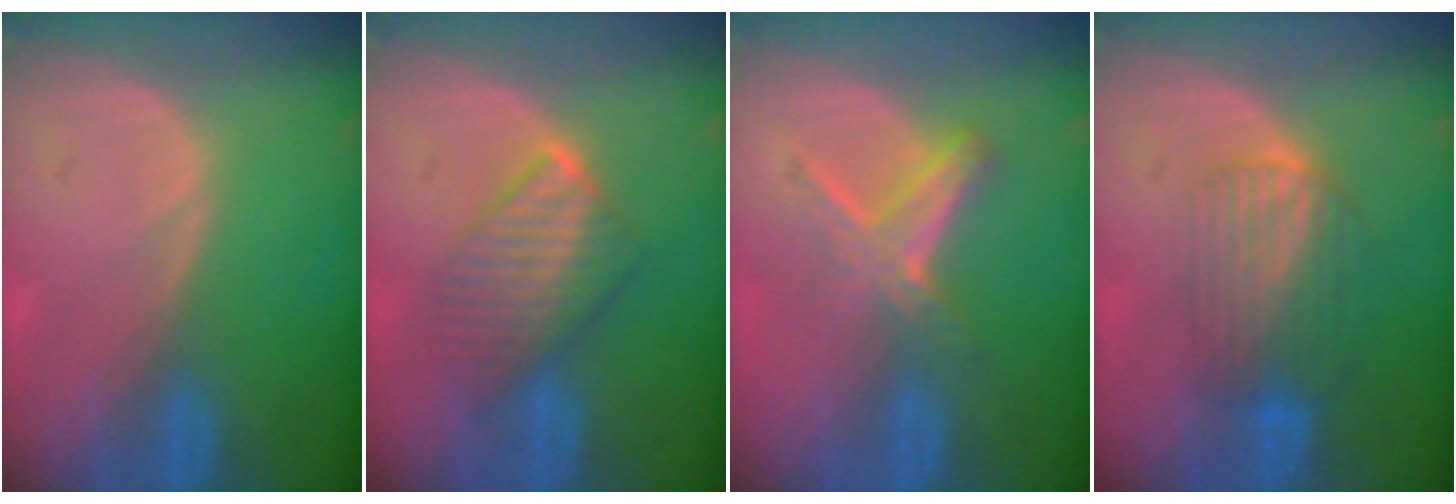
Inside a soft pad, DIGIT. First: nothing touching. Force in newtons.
{"total": 6.5, "press": 6.4, "slide": 0.9}
{"total": 6.1, "press": 5.2, "slide": 3.2}
{"total": 6.7, "press": 6.3, "slide": 2.3}